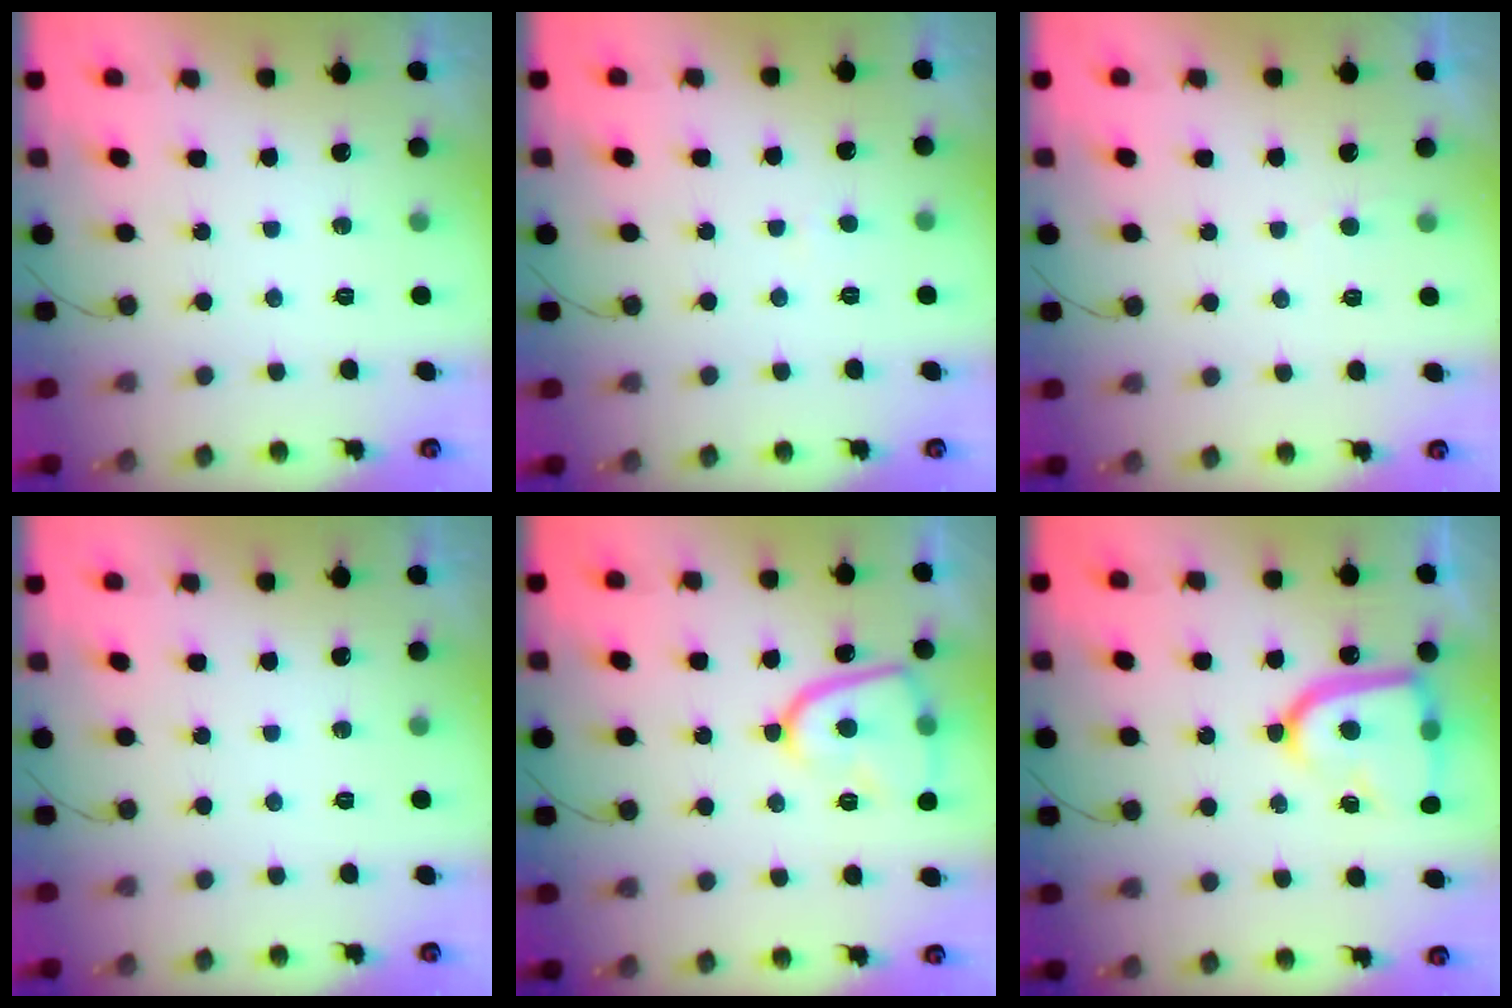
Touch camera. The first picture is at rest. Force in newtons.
{"total": 0.7, "press": 0.7, "slide": 0.1}
{"total": 1.6, "press": 1.6, "slide": 0.2}
{"total": 0.0}
{"total": 12.6, "press": 12.6, "slide": 1.3}
{"total": 16.8, "press": 16.7, "slide": 1.7}